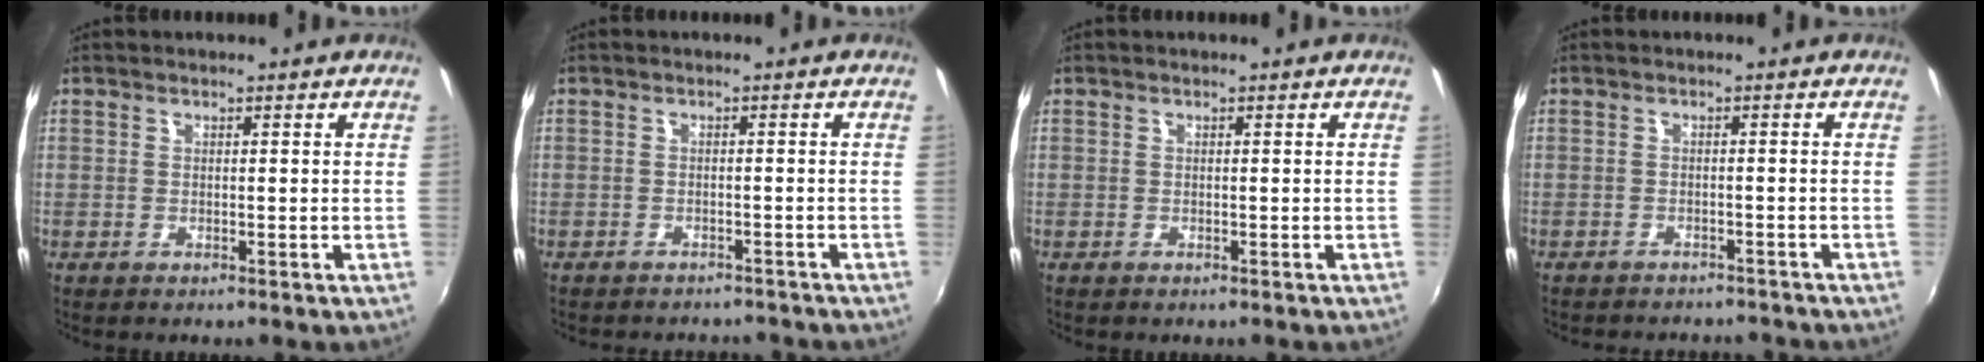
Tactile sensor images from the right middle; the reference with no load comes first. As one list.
[{"total": 5.7, "force": [-5.1, 1.9, 1.5], "torque": [-0.040, -0.005, -0.067]}, {"total": 0.0}, {"total": 7.7, "force": [-7.0, 2.2, 2.4], "torque": [-0.059, -0.009, -0.091]}]